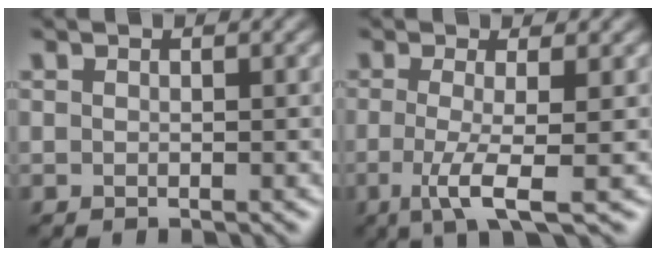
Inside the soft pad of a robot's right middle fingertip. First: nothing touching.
{"total": 4.4, "force": [-1.0, 0.9, 4.1], "torque": [-0.078, -0.013, -0.021]}